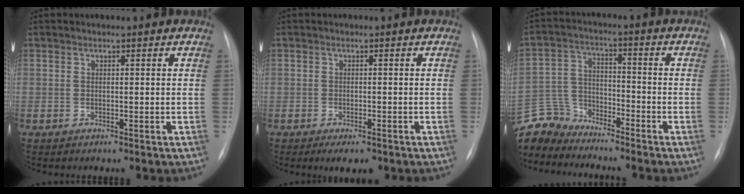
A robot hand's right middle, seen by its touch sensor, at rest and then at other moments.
{"total": 3.4, "force": [-2.1, 1.1, 2.3], "torque": [-0.028, -0.005, -0.024]}
{"total": 8.1, "force": [-7.9, 1.8, -0.8], "torque": [0.011, 0.015, -0.161]}